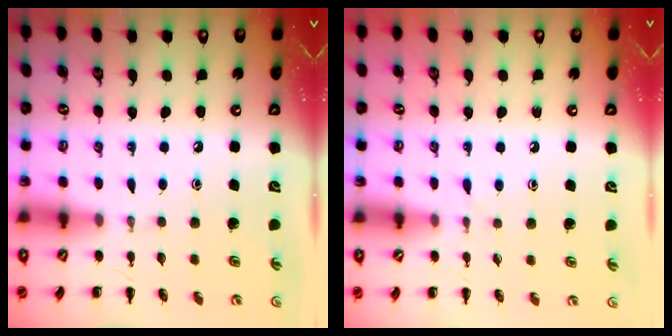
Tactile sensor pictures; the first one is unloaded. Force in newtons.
{"total": 3.6, "press": 3.4, "slide": 1.3}